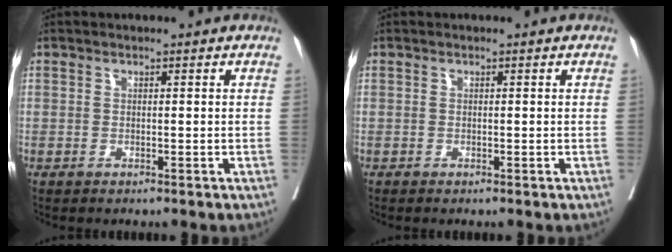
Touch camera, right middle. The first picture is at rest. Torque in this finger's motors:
{"motor_torque": [0.05, -0.01, -0.01, 0.00]}